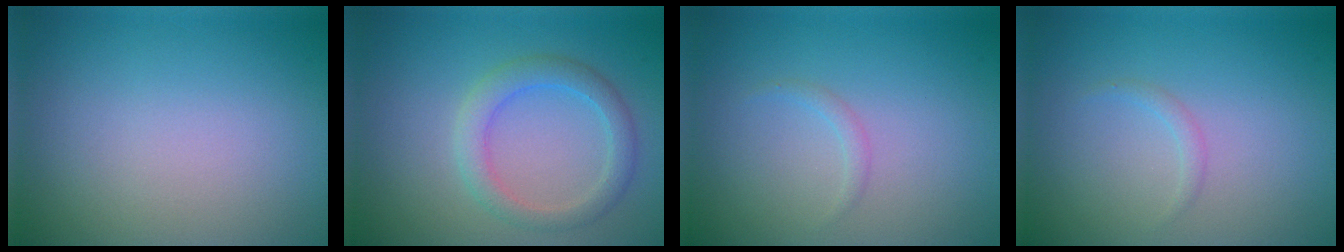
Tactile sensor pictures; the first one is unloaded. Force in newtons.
{"total": 3.0, "press": 3.0, "slide": 0.1}
{"total": 0.7, "press": 0.7, "slide": 0.0}
{"total": 0.7, "press": 0.7, "slide": 0.0}